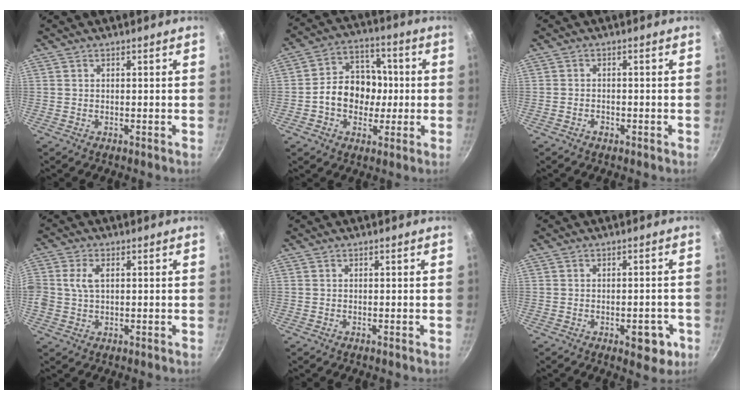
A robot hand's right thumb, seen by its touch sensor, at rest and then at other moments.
{"total": 12.2, "force": [-1.1, 9.8, 7.1], "torque": [-0.069, 0.025, -0.033]}
{"total": 1.4, "force": [-1.0, 0.9, 0.6], "torque": [-0.012, 0.011, -0.018]}
{"total": 5.1, "force": [0.9, 3.2, 3.9], "torque": [-0.076, 0.010, 0.015]}
{"total": 0.0}
{"total": 6.2, "force": [-2.4, 3.2, 4.7], "torque": [-0.030, 0.014, -0.025]}